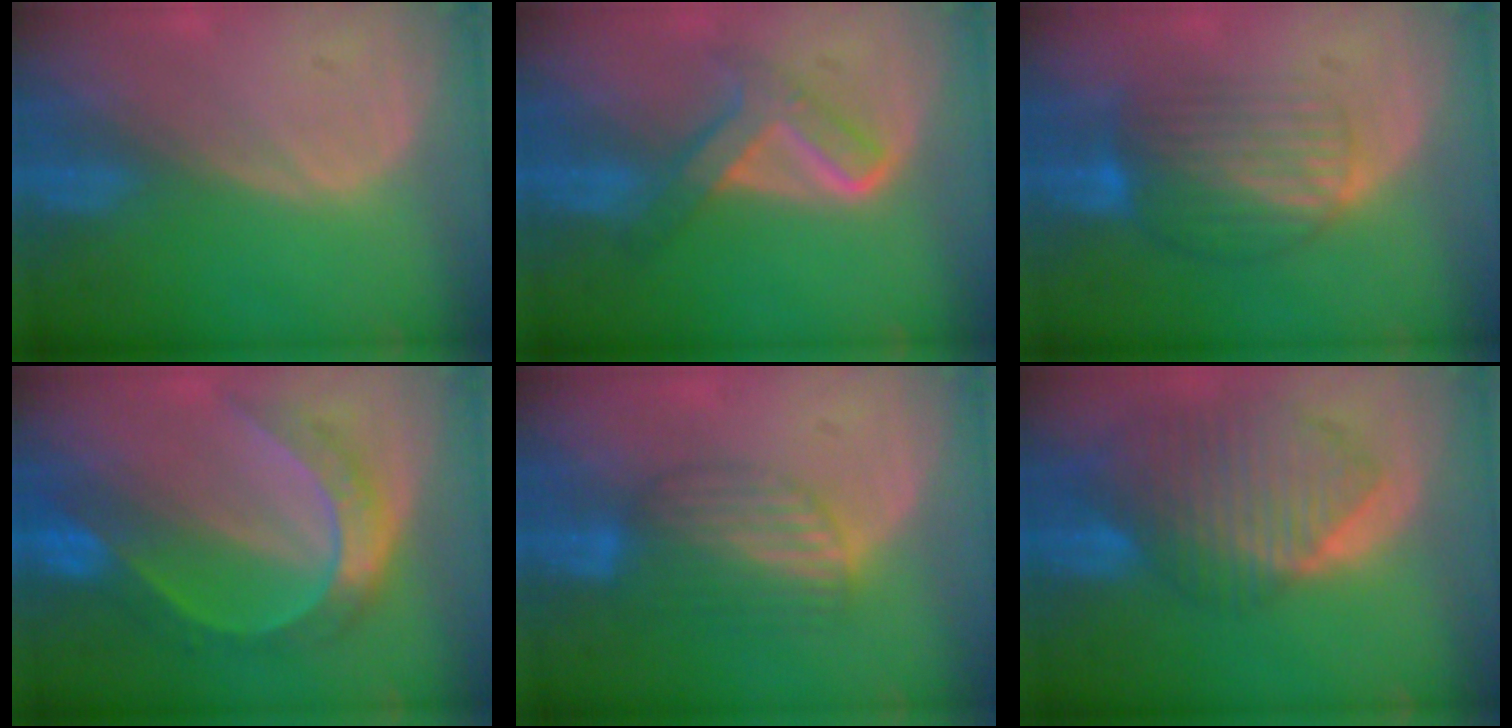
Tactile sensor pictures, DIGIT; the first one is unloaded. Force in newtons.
{"total": 5.8, "press": 5.8, "slide": 0.2}
{"total": 7.6, "press": 6.9, "slide": 3.2}
{"total": 8.1, "press": 8.1, "slide": 0.8}
{"total": 6.8, "press": 6.1, "slide": 3.1}
{"total": 10.5, "press": 9.1, "slide": 5.2}